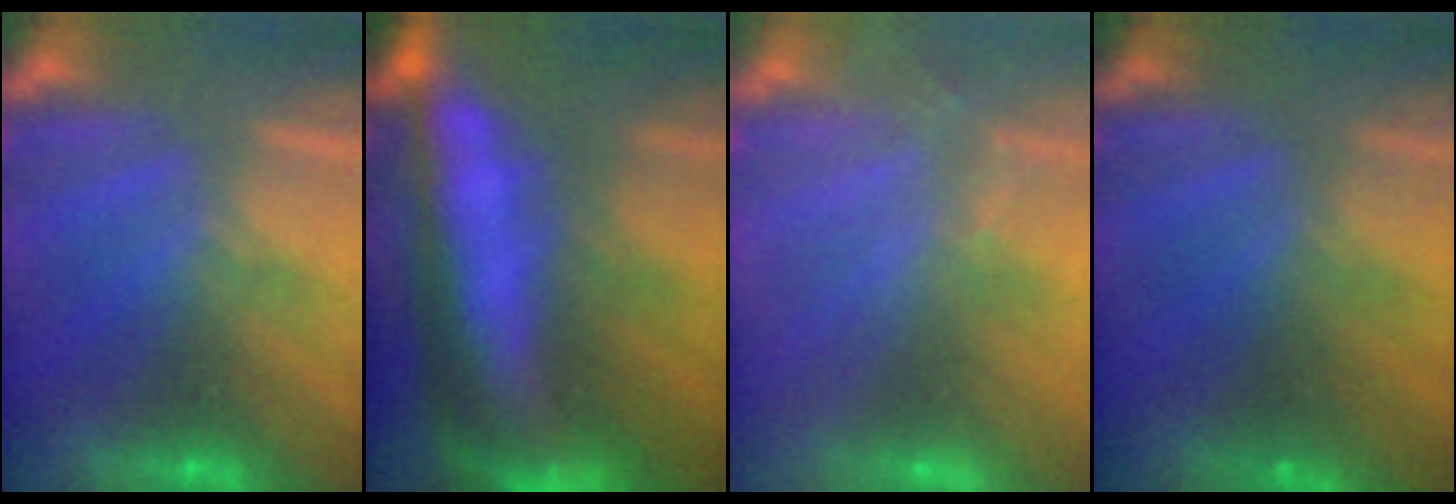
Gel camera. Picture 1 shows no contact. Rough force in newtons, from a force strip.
{"total": 9.2}
{"total": 2.2}
{"total": 1.4}